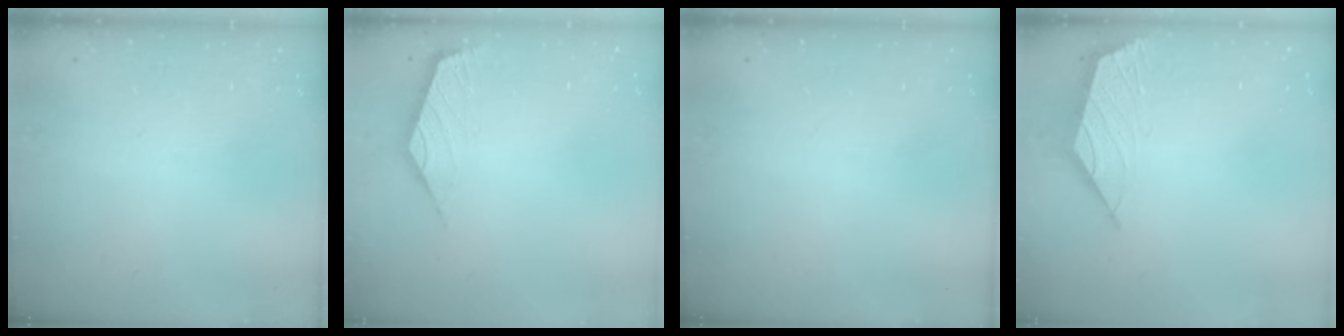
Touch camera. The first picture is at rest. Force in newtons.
{"total": 2.4, "press": 2.3, "slide": 0.6}
{"total": 0.0}
{"total": 2.2, "press": 2.1, "slide": 0.5}